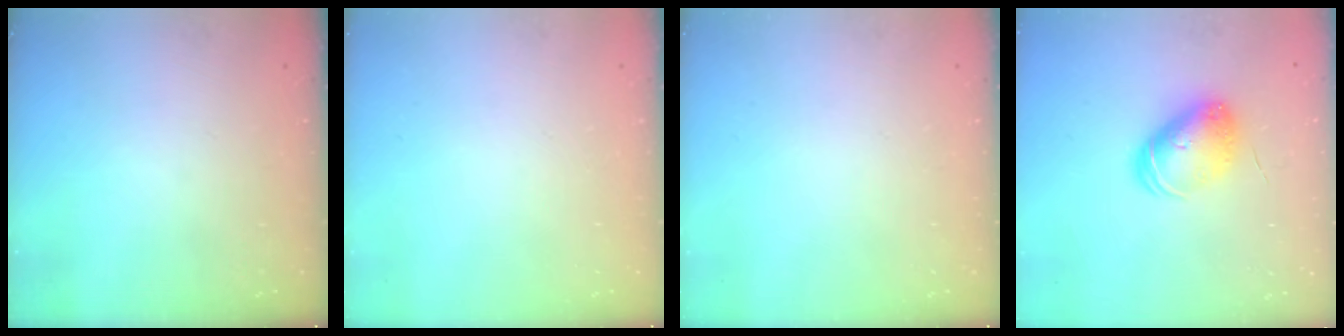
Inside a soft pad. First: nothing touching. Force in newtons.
{"total": 0.0}
{"total": 0.0}
{"total": 9.4, "press": 9.4, "slide": 0.5}